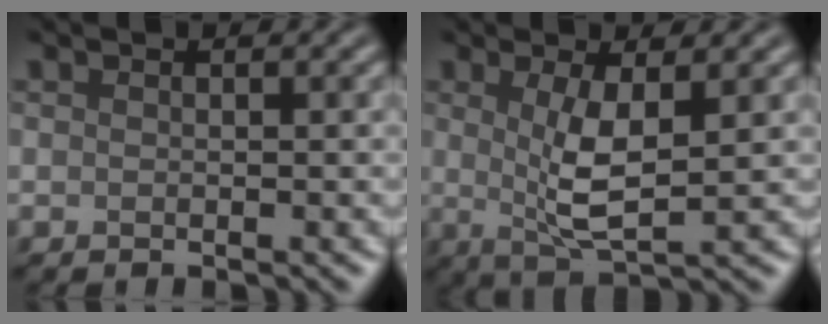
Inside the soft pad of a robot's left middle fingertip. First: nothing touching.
{"total": 4.3, "force": [0.4, 1.1, 4.2], "torque": [-0.086, -0.009, 0.016]}